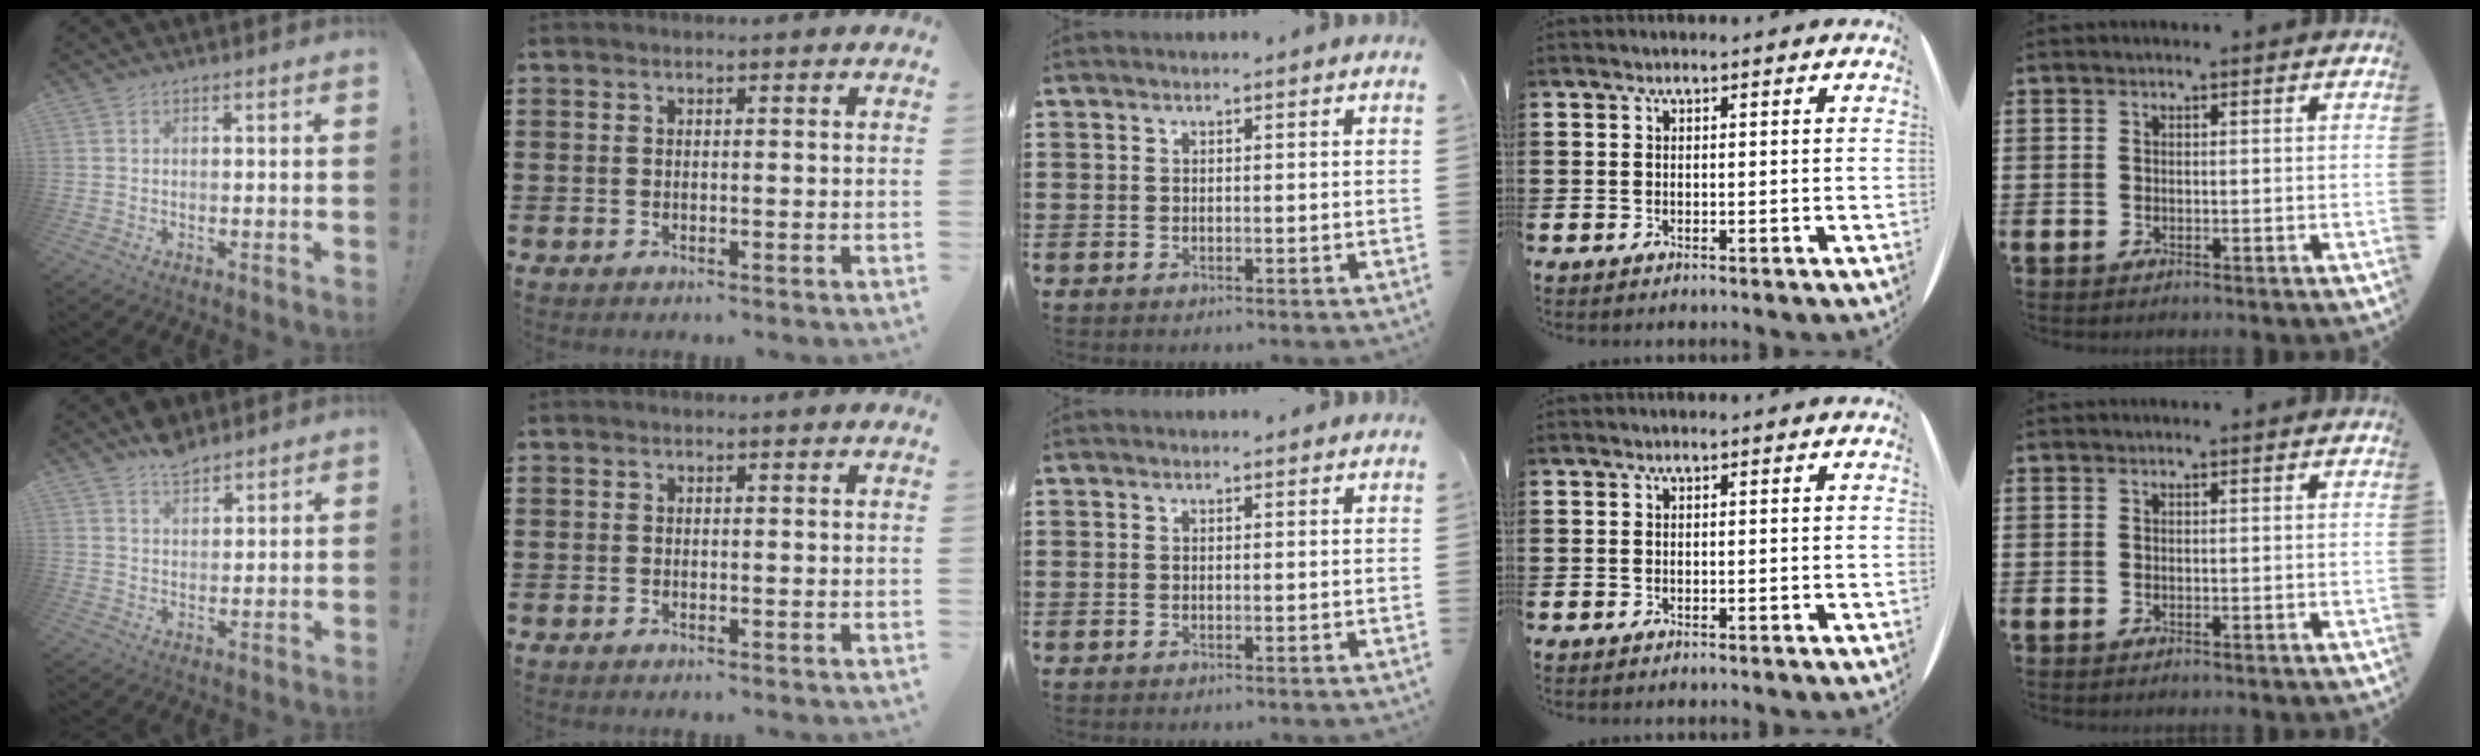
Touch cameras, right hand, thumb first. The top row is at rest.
{"thumb": {"total": 5.7, "force": [4.6, 2.8, 2.0], "torque": [-0.026, -0.024, 0.084]}}